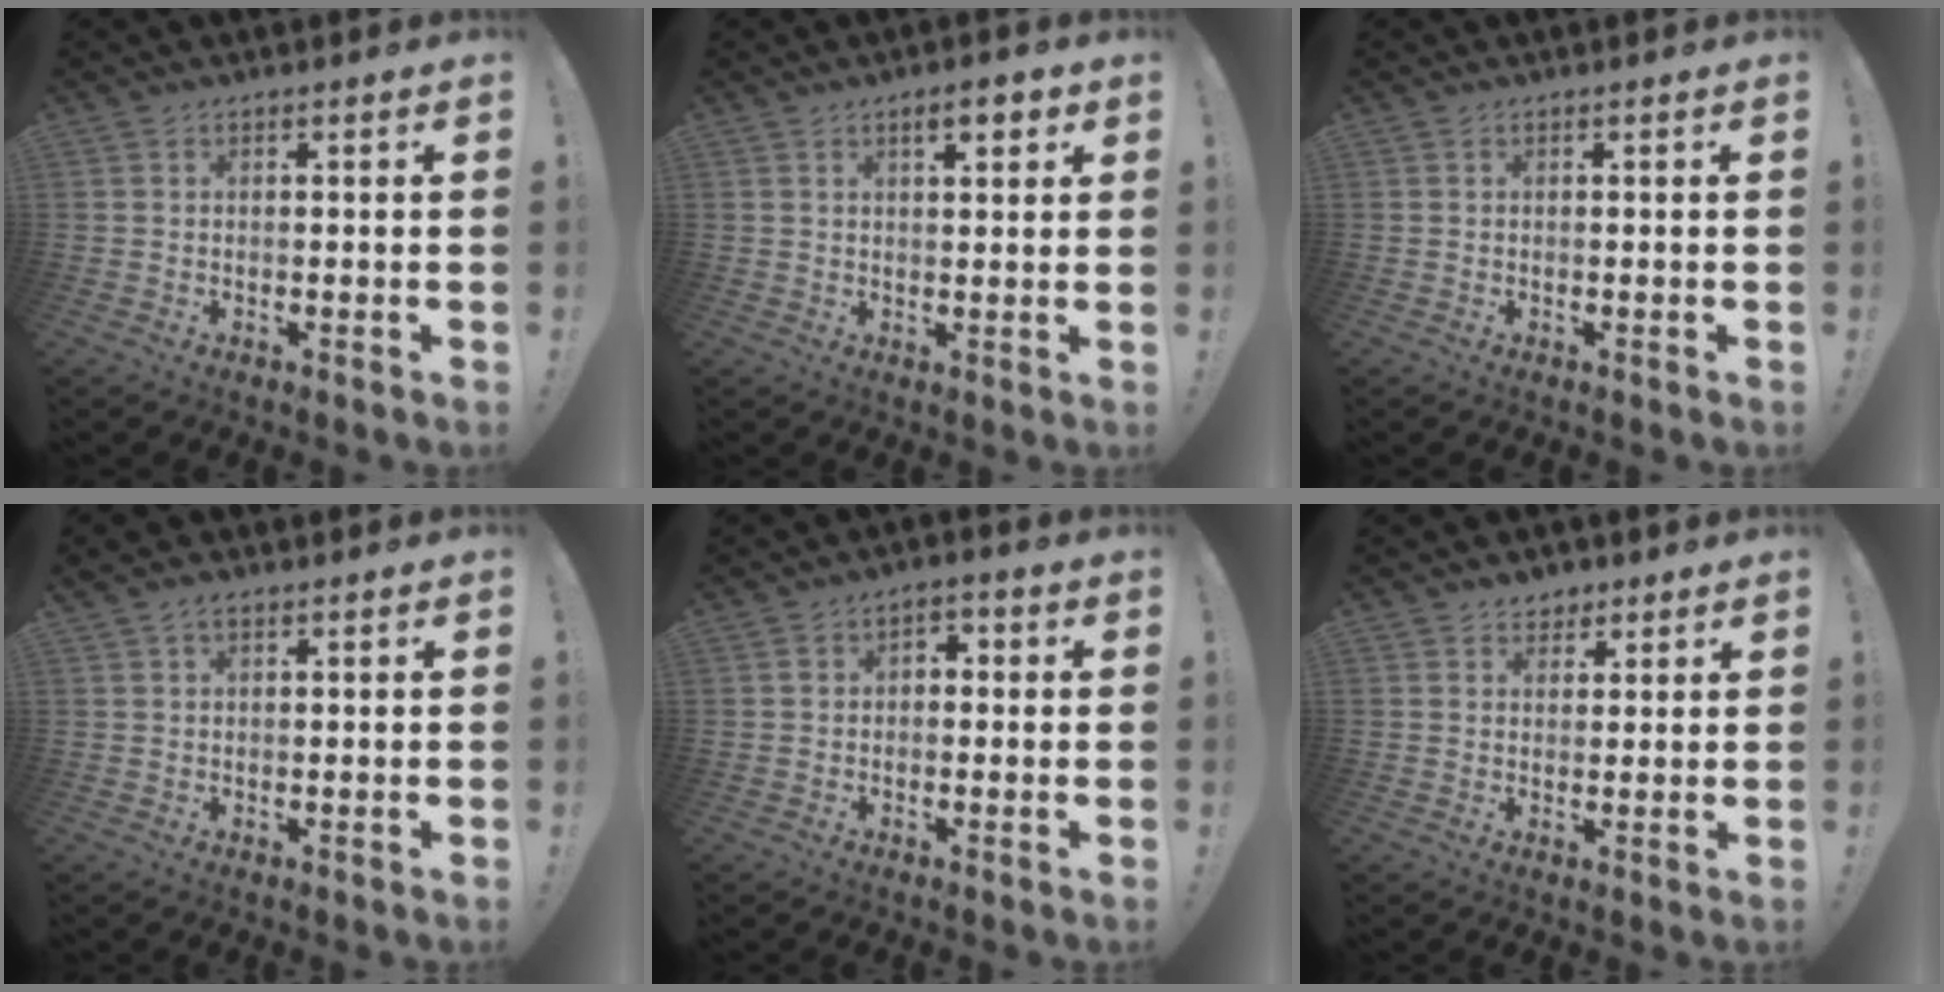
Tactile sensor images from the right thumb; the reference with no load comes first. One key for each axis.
{"total": 4.5, "fx": 2.5, "fy": 1.6, "fz": 3.4, "tx": -0.047, "ty": -0.005, "tz": 0.037}
{"total": 0.0}
{"total": 2.4, "fx": 1.5, "fy": 1.1, "fz": 1.5, "tx": -0.022, "ty": -0.001, "tz": 0.026}
{"total": 3.2, "fx": -0.9, "fy": 2.6, "fz": 1.6, "tx": -0.013, "ty": 0.010, "tz": -0.021}
{"total": 3.9, "fx": 2.6, "fy": 2.9, "fz": 0.5, "tx": 0.011, "ty": -0.016, "tz": 0.046}